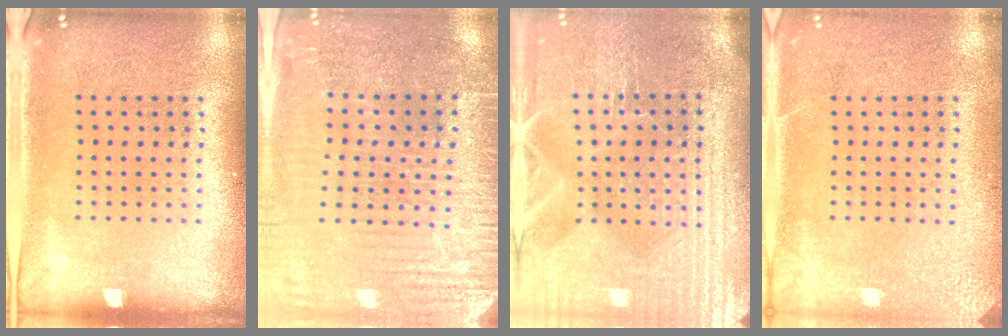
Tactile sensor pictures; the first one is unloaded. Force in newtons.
{"total": 3.5, "press": 3.3, "slide": 0.9}
{"total": 4.2, "press": 3.8, "slide": 1.7}
{"total": 2.7, "press": 2.6, "slide": 0.2}